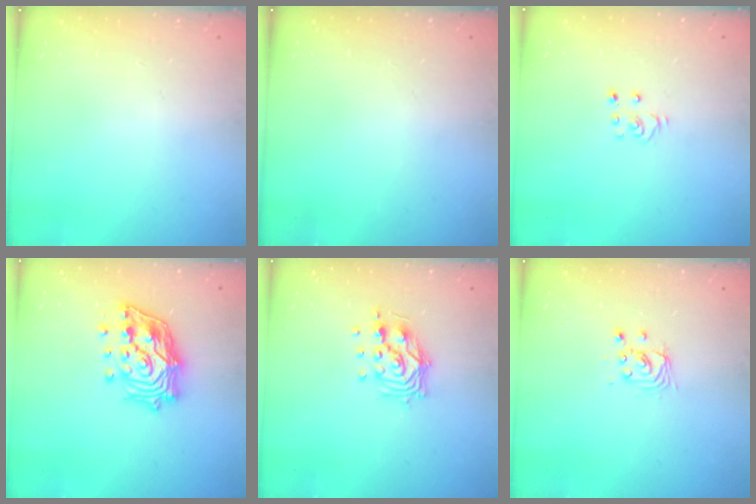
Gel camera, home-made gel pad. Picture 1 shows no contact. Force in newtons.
{"total": 0.0}
{"total": 3.6, "press": 3.6, "slide": 0.2}
{"total": 18.1, "press": 17.9, "slide": 2.7}
{"total": 10.8, "press": 10.7, "slide": 1.1}
{"total": 2.7, "press": 2.7, "slide": 0.2}